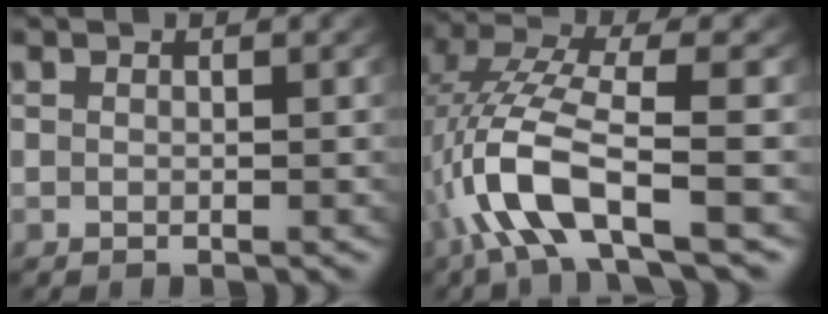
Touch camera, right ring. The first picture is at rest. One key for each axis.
{"total": 7.3, "fx": -1.6, "fy": 3.1, "fz": 6.4, "tx": -0.174, "ty": -0.024, "tz": -0.015}